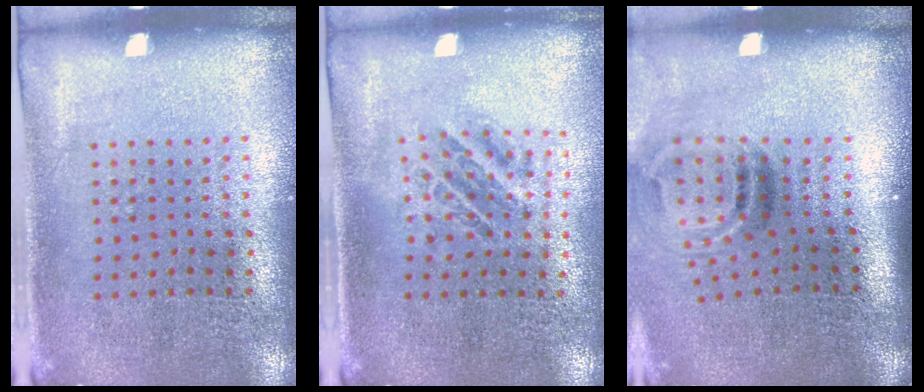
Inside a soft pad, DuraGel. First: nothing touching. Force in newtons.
{"total": 1.0, "press": 1.0, "slide": 0.2}
{"total": 2.0, "press": 1.2, "slide": 1.6}